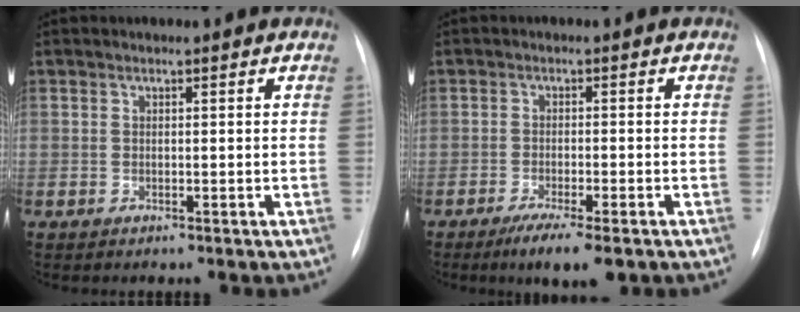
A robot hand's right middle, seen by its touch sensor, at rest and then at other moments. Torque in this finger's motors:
{"motor_torque": [0.11, -0.07, 0.09, 0.05]}